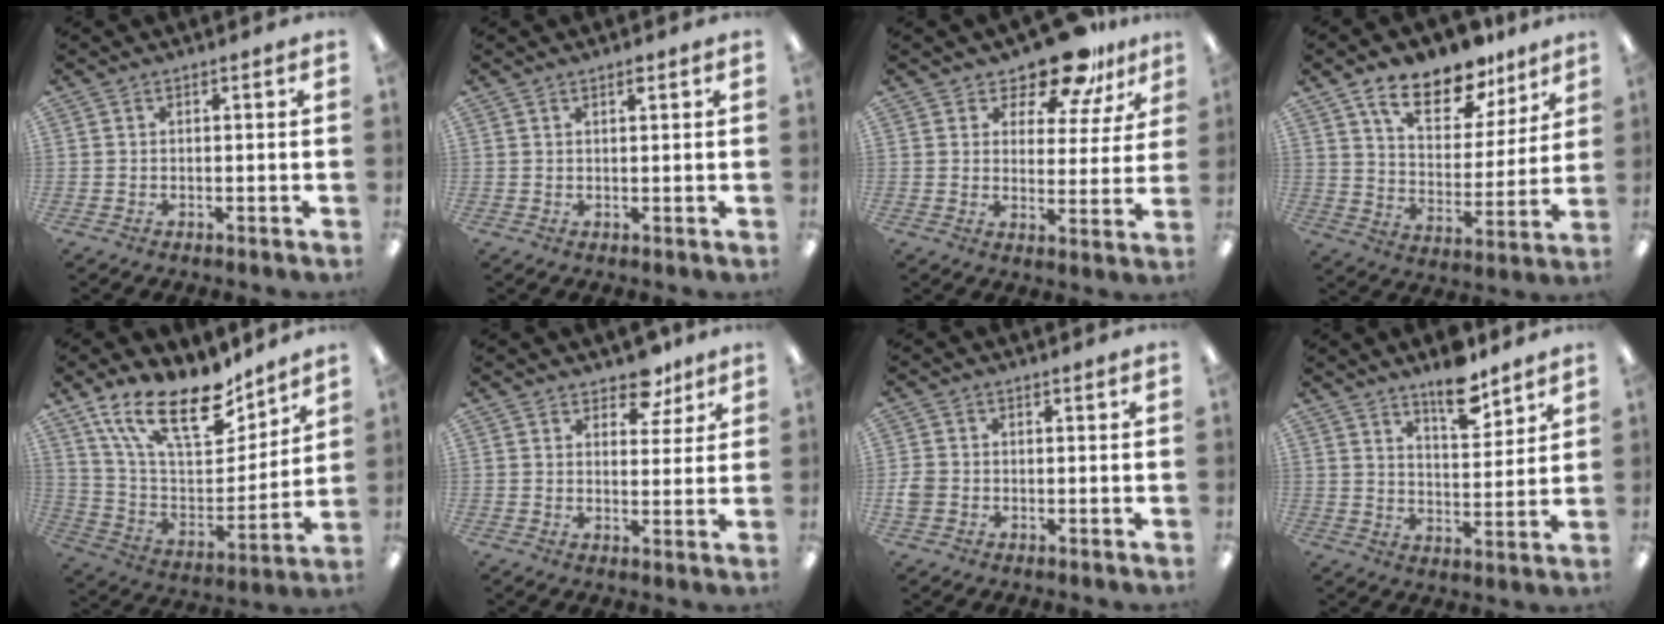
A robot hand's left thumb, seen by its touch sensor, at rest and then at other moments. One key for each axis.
{"total": 1.4, "fx": 1.1, "fy": 0.4, "fz": 0.8, "tx": -0.009, "ty": -0.004, "tz": 0.019}
{"total": 12.4, "fx": 10.6, "fy": 4.4, "fz": 4.8, "tx": -0.072, "ty": -0.079, "tz": 0.190}
{"total": 15.0, "fx": 10.9, "fy": 7.0, "fz": 7.5, "tx": -0.120, "ty": -0.060, "tz": 0.192}
{"total": 21.5, "fx": 15.1, "fy": 8.5, "fz": 12.7, "tx": -0.231, "ty": -0.090, "tz": 0.269}
{"total": 7.4, "fx": 5.6, "fy": 3.9, "fz": 2.8, "tx": -0.024, "ty": -0.030, "tz": 0.097}
{"total": 3.1, "fx": -0.8, "fy": 2.7, "fz": 1.3, "tx": -0.019, "ty": 0.008, "tz": -0.014}
{"total": 10.3, "fx": 7.8, "fy": 3.7, "fz": 5.6, "tx": -0.072, "ty": -0.048, "tz": 0.133}